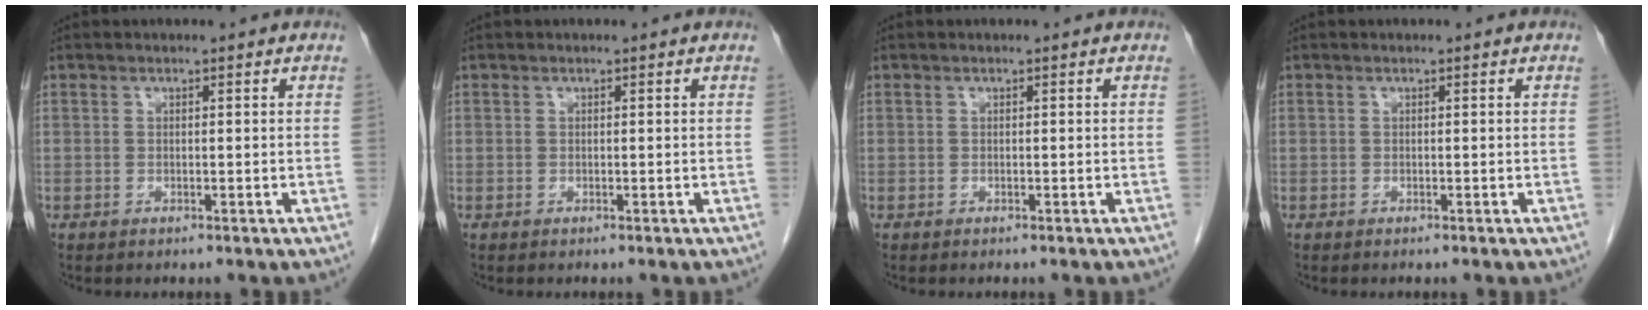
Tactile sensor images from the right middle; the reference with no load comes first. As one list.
[{"total": 0.0}, {"total": 0.0}, {"total": 0.0}]